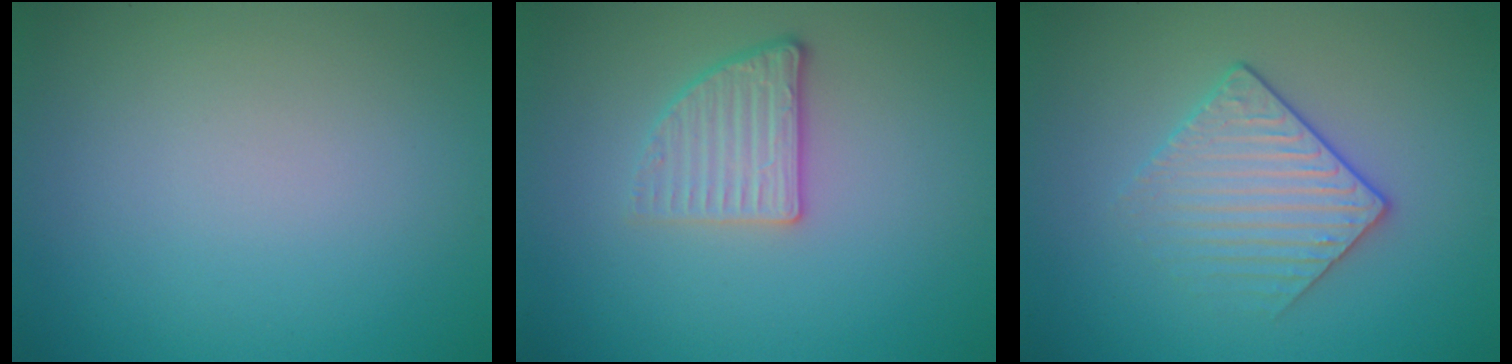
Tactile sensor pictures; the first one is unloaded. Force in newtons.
{"total": 2.6, "press": 2.3, "slide": 1.3}
{"total": 3.0, "press": 2.8, "slide": 1.2}